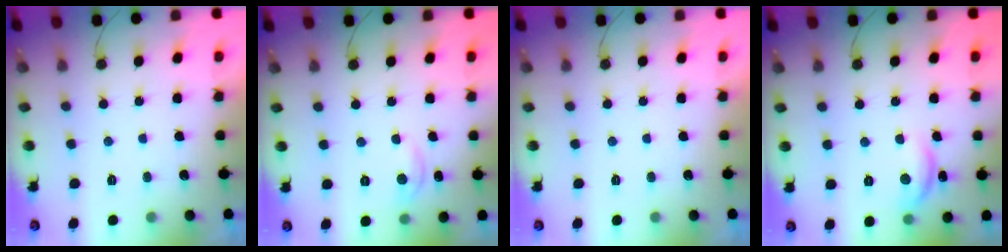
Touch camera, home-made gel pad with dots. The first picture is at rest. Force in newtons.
{"total": 2.9, "press": 2.8, "slide": 0.4}
{"total": 0.0}
{"total": 10.3, "press": 10.3, "slide": 0.6}